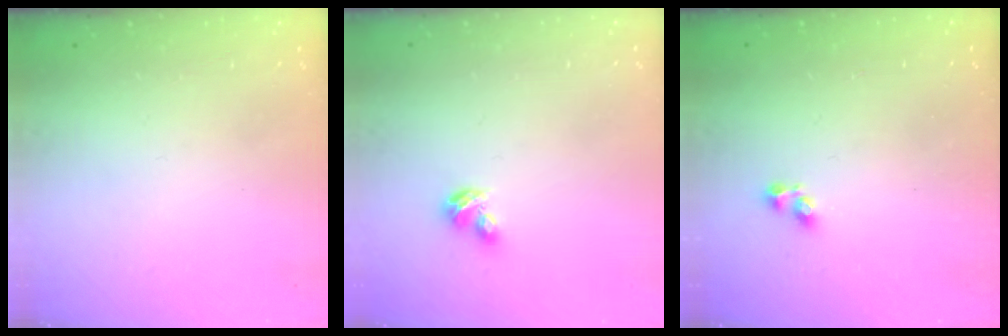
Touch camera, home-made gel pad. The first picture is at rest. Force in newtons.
{"total": 2.9, "press": 2.8, "slide": 0.5}
{"total": 1.9, "press": 1.9, "slide": 0.3}